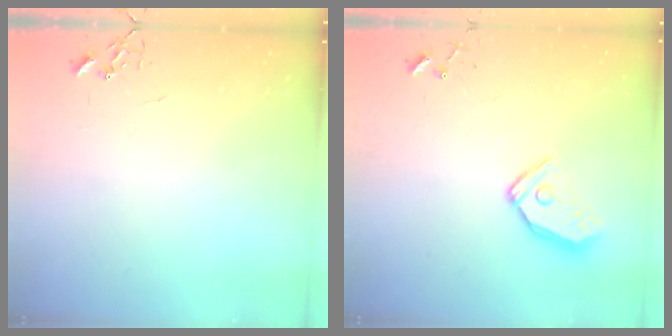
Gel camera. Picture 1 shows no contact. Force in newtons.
{"total": 11.1, "press": 11.0, "slide": 1.7}